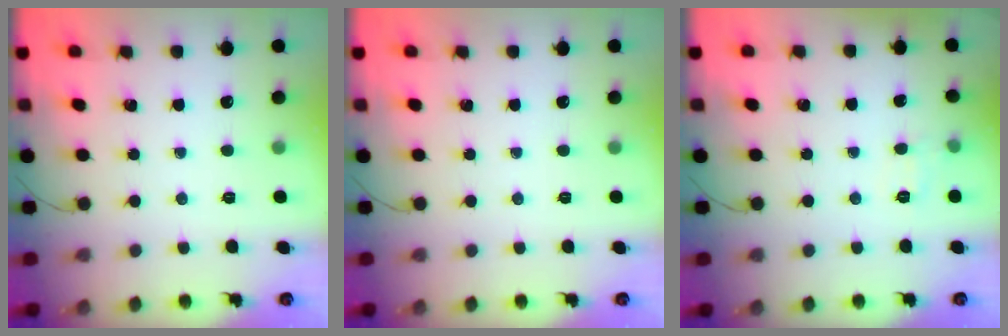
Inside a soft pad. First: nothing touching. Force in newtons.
{"total": 0.0}
{"total": 6.2, "press": 6.0, "slide": 1.5}